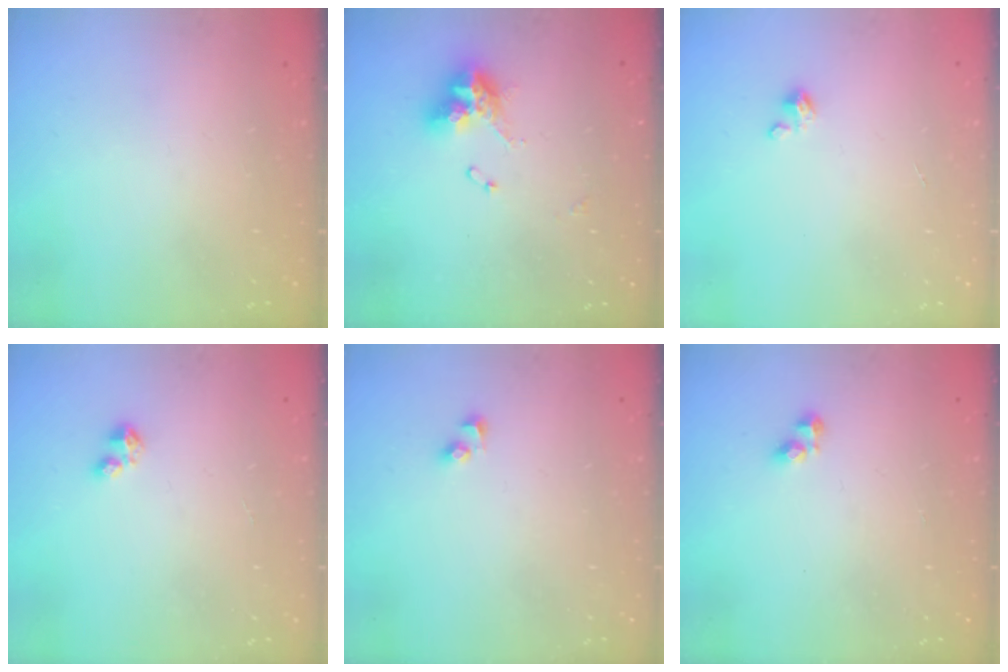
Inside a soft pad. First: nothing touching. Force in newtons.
{"total": 11.3, "press": 11.2, "slide": 1.0}
{"total": 1.4, "press": 1.4, "slide": 0.3}
{"total": 2.7, "press": 2.7, "slide": 0.4}
{"total": 2.5, "press": 2.5, "slide": 0.3}
{"total": 2.8, "press": 2.8, "slide": 0.3}